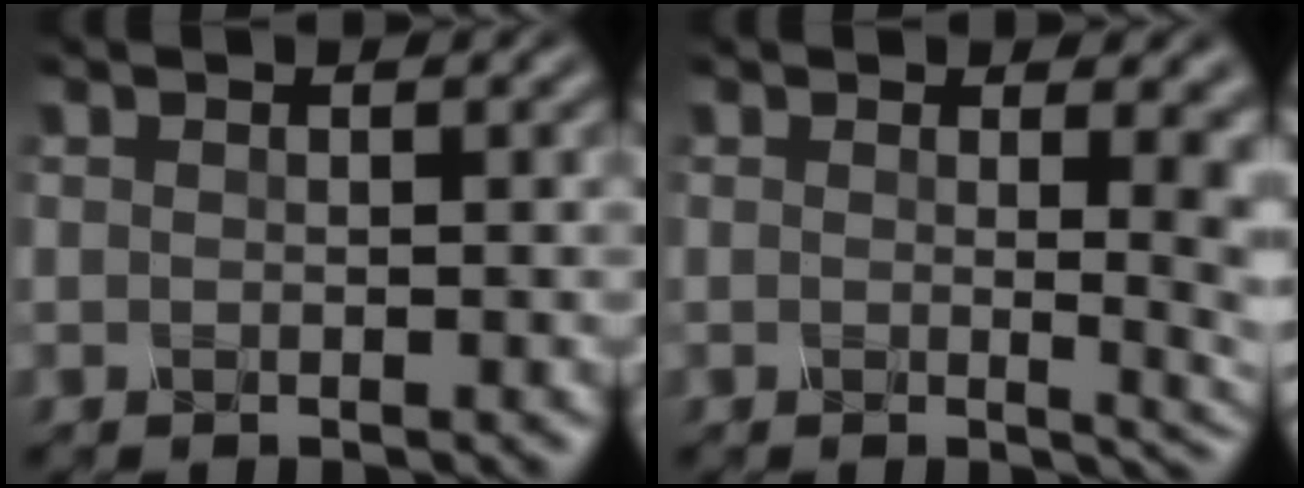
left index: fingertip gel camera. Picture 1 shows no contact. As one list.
[{"total": 6.5, "force": [0.9, 3.1, 5.6], "torque": [-0.023, -0.003, 0.012]}]